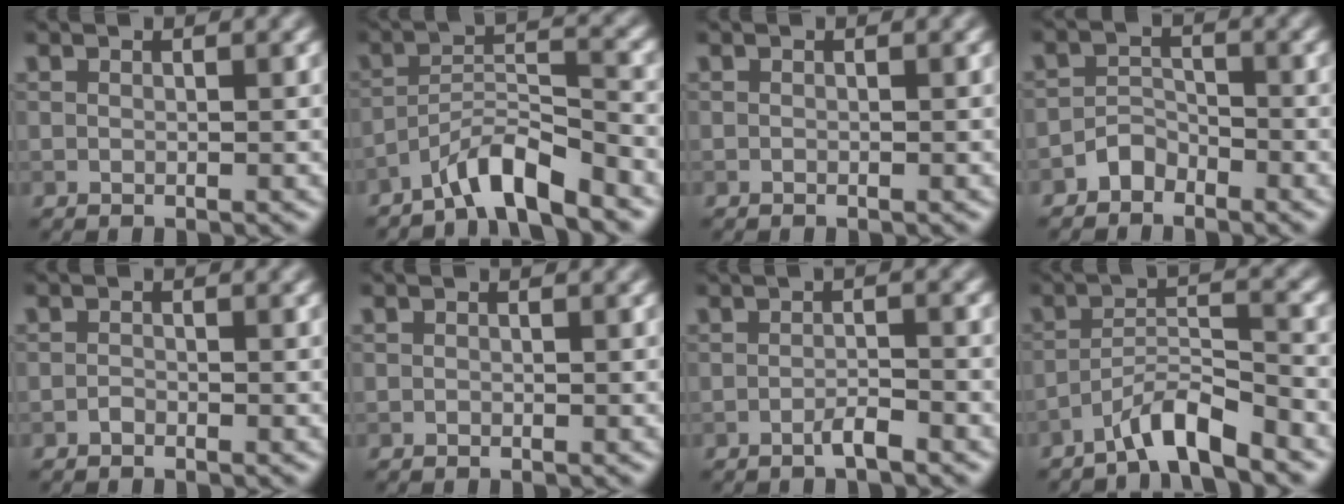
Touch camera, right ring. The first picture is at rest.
{"total": 5.4, "force": [-4.2, 0.6, 3.3], "torque": [-0.056, 0.012, -0.082]}
{"total": 0.0}
{"total": 1.9, "force": [-1.5, 1.0, 0.4], "torque": [-0.004, 0.013, -0.031]}
{"total": 0.6, "force": [-0.5, 0.2, 0.2], "torque": [-0.004, 0.001, -0.011]}
{"total": 0.0}
{"total": 2.0, "force": [-1.2, 0.2, 1.6], "torque": [-0.028, 0.006, -0.025]}
{"total": 4.8, "force": [-3.6, 0.5, 3.1], "torque": [-0.053, 0.014, -0.075]}